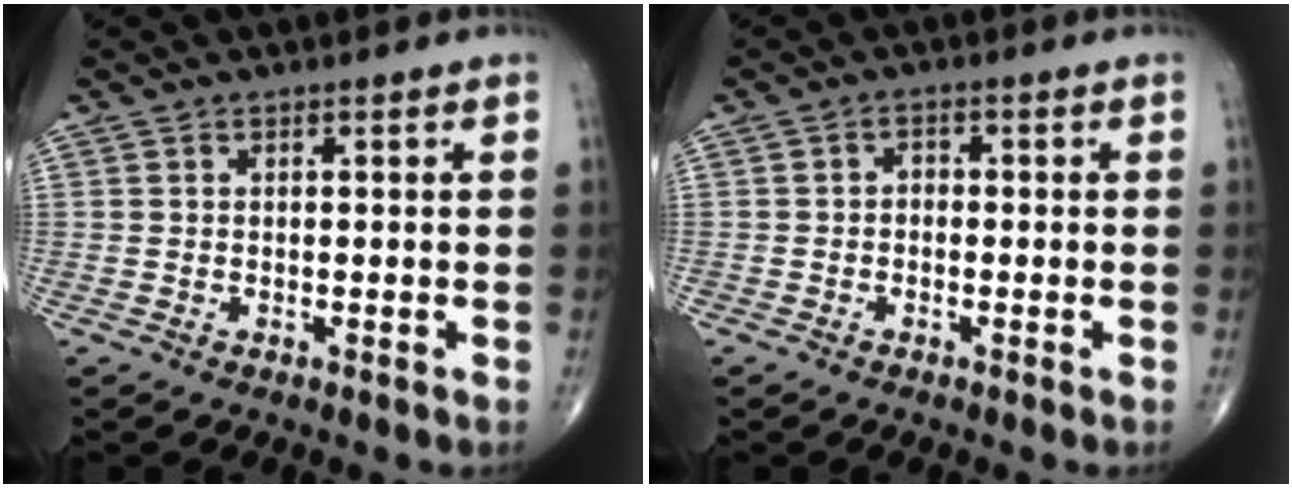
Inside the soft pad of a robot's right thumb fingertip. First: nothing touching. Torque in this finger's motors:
{"motor_torque": [-0.15, -0.08, -0.04, -0.19, 0.03]}